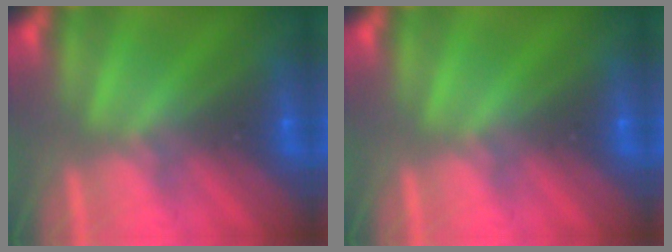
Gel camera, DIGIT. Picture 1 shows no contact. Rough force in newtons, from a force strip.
{"total": 0.0}